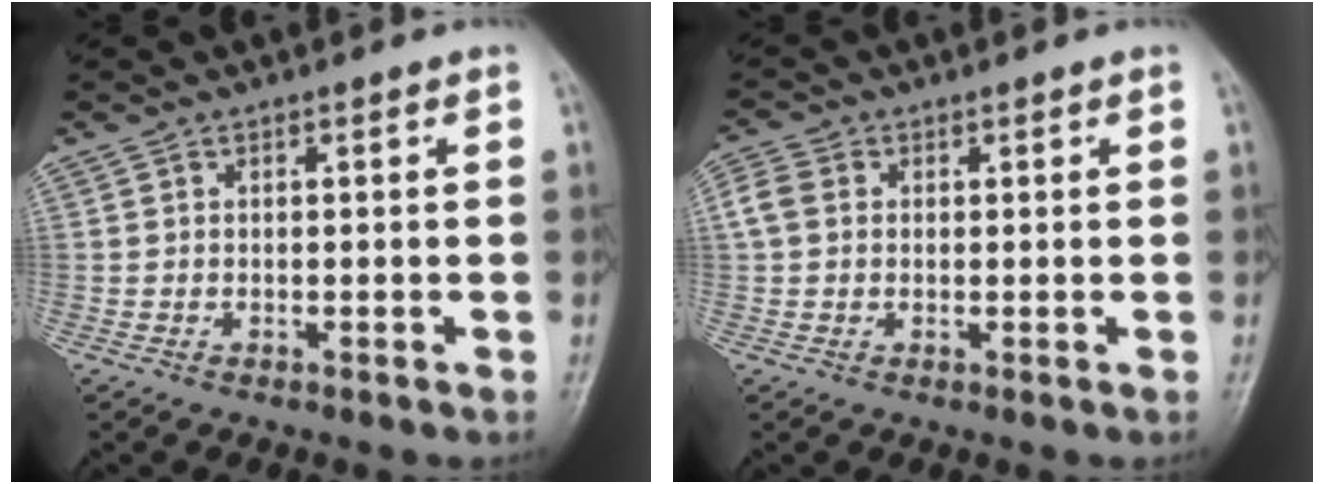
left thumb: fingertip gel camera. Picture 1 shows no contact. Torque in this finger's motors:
{"motor_torque": [0.76, 2.00, 1.20, -0.20, 0.11]}